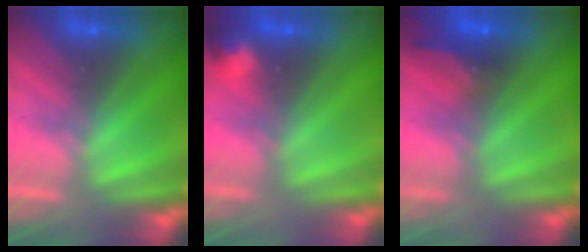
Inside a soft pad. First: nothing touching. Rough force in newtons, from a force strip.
{"total": 2.8}
{"total": 5.5}